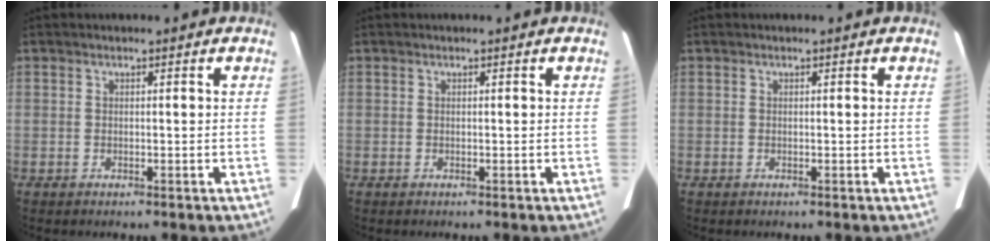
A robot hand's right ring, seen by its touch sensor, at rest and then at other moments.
{"total": 0.0}
{"total": 0.0}